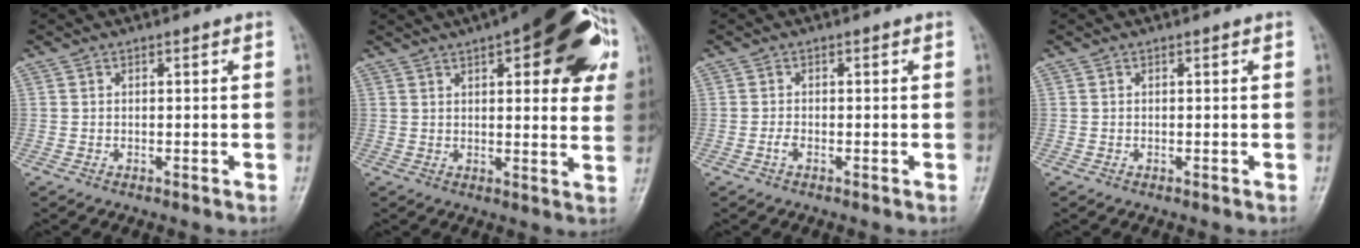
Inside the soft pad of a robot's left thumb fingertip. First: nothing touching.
{"total": 24.1, "force": [10.4, 8.5, 19.9], "torque": [-0.240, 0.007, 0.134]}
{"total": 1.1, "force": [-0.5, 0.6, 0.9], "torque": [-0.016, 0.001, -0.012]}
{"total": 0.0}